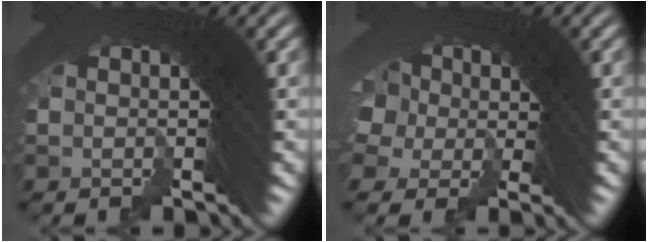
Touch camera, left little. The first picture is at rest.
{"total": 4.8, "force": [-0.4, 4.2, 2.3], "torque": [-0.065, -0.019, 0.003]}